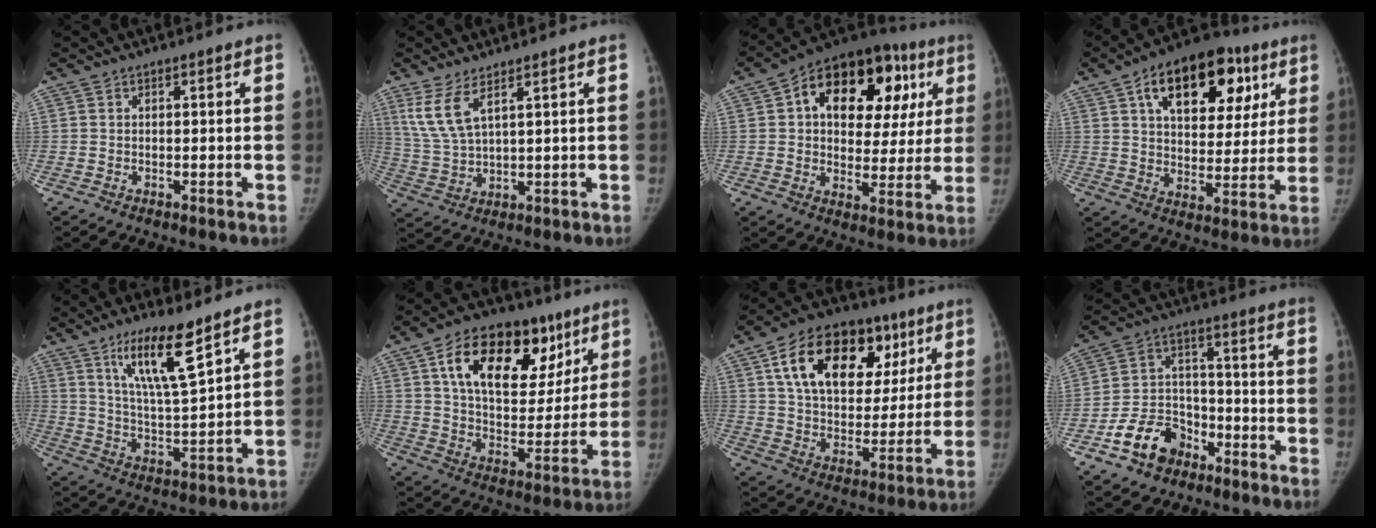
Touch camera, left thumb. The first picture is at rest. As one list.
[{"total": 7.3, "force": [4.2, 2.0, 5.5], "torque": [-0.123, -0.023, 0.099]}, {"total": 23.8, "force": [8.0, 14.7, 16.9], "torque": [-0.187, 0.034, 0.117]}, {"total": 22.0, "force": [9.7, 12.5, 15.2], "torque": [-0.182, 0.002, 0.146]}, {"total": 12.6, "force": [8.0, 2.1, 9.6], "torque": [-0.162, -0.051, 0.151]}, {"total": 24.5, "force": [11.4, 13.8, 16.7], "torque": [-0.217, -0.012, 0.184]}, {"total": 24.4, "force": [10.4, 15.1, 16.0], "torque": [-0.218, 0.007, 0.168]}, {"total": 11.5, "force": [-6.8, 8.0, 4.7], "torque": [-0.054, 0.057, -0.118]}]